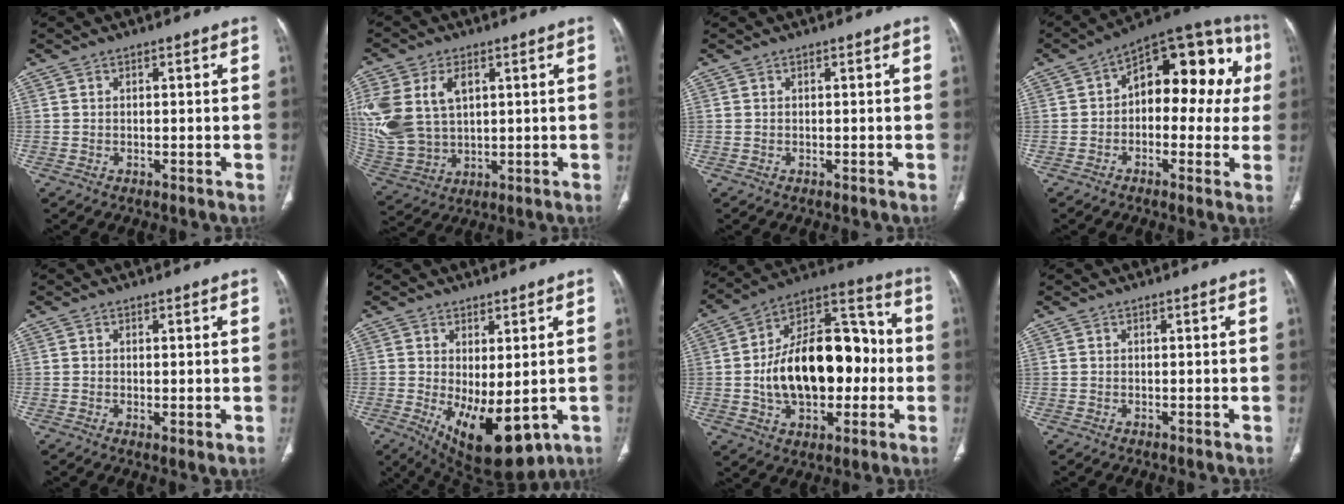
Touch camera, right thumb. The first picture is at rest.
{"total": 17.9, "force": [4.5, 12.3, 12.2], "torque": [-0.291, 0.002, 0.106]}
{"total": 0.0}
{"total": 18.5, "force": [2.2, 10.5, 15.1], "torque": [-0.142, 0.045, 0.018]}
{"total": 1.8, "force": [-0.1, 0.5, 1.7], "torque": [-0.037, -0.010, -0.001]}
{"total": 13.3, "force": [-2.9, 6.0, 11.6], "torque": [-0.170, -0.020, -0.016]}
{"total": 24.7, "force": [-1.6, 14.7, 19.8], "torque": [-0.295, 0.040, -0.018]}
{"total": 0.0}